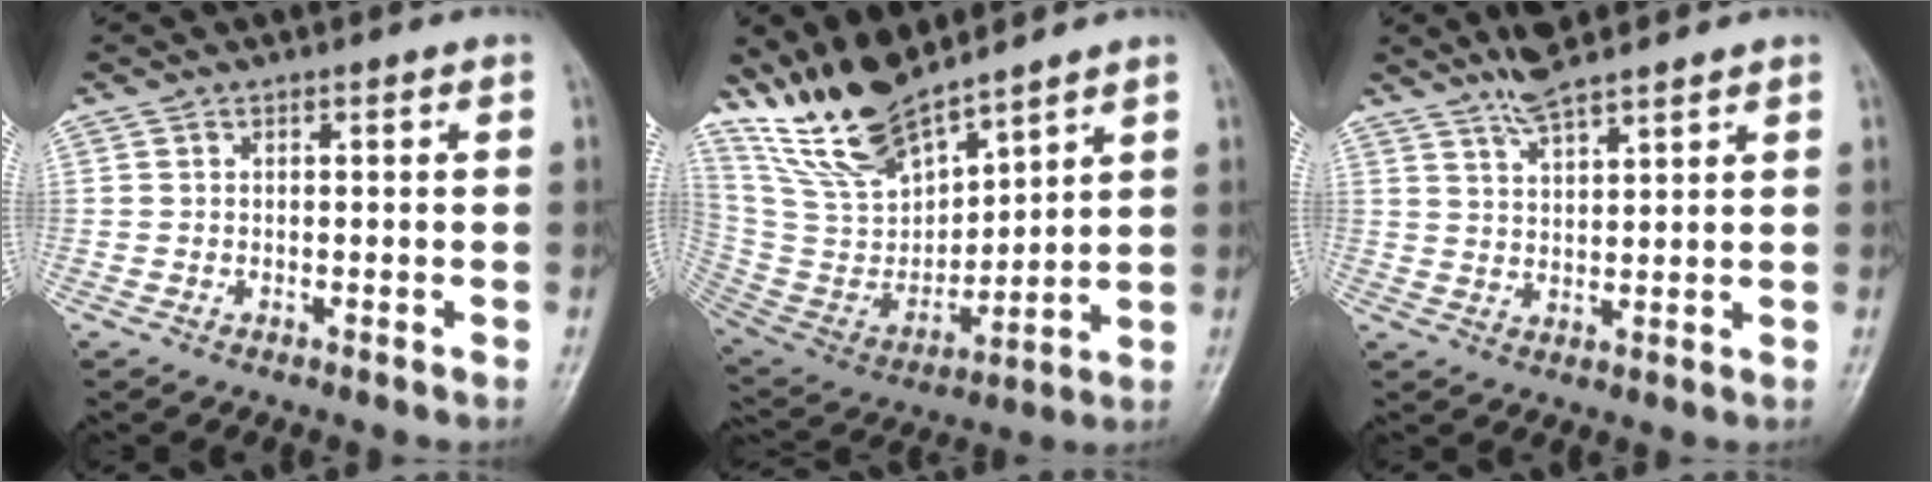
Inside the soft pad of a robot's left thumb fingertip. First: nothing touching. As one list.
[{"total": 16.2, "force": [13.6, 5.2, 7.1], "torque": [-0.107, -0.072, 0.278]}, {"total": 5.6, "force": [4.9, 0.9, 2.7], "torque": [-0.049, -0.024, 0.094]}]